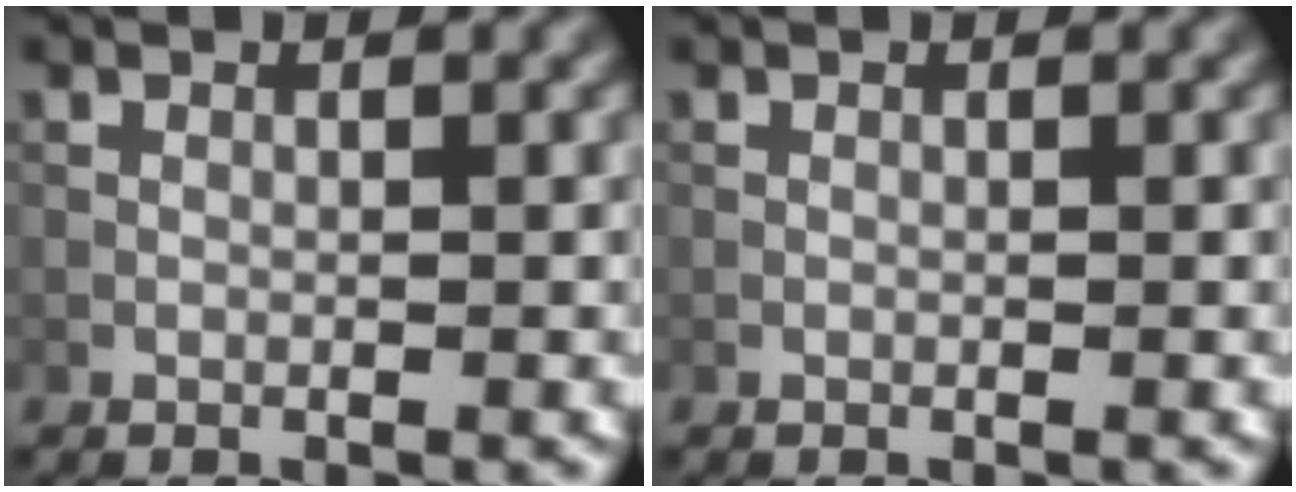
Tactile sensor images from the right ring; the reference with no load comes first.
{"total": 0.0}